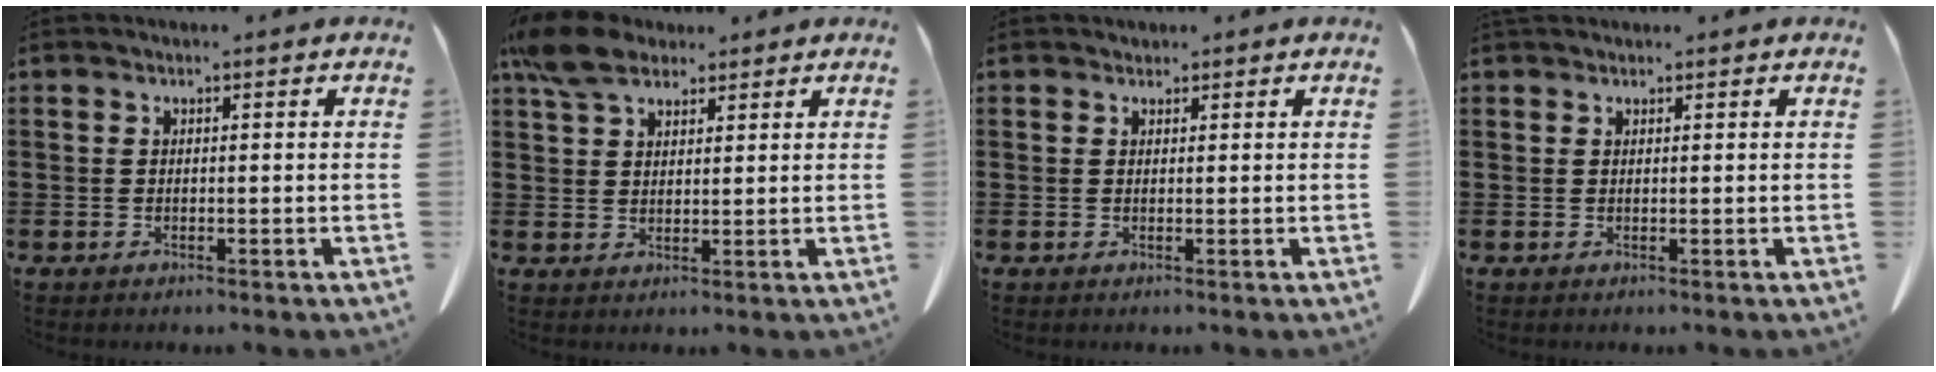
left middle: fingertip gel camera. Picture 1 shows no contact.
{"total": 6.9, "force": [5.1, 3.4, 3.3], "torque": [-0.074, 0.000, 0.094]}
{"total": 0.8, "force": [0.7, 0.4, 0.0], "torque": [-0.002, 0.002, 0.013]}
{"total": 0.9, "force": [0.8, 0.3, 0.2], "torque": [-0.007, 0.002, 0.016]}